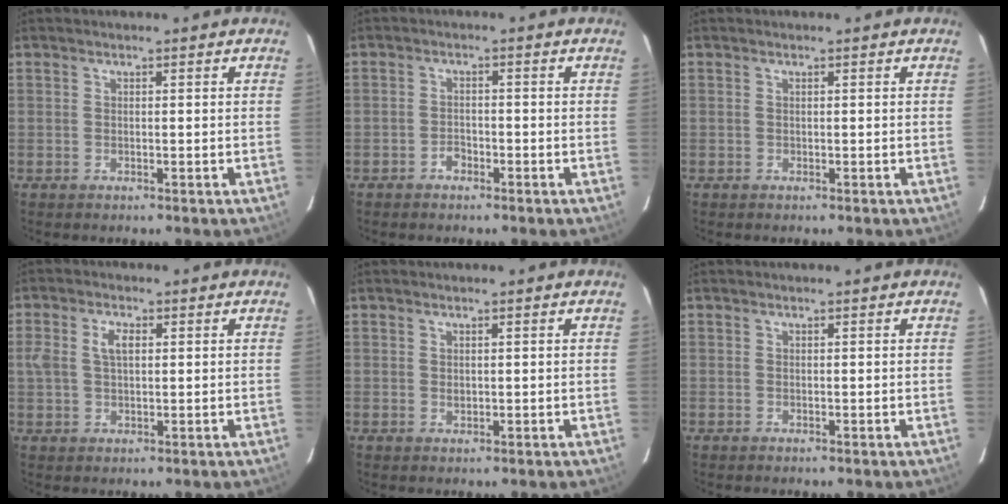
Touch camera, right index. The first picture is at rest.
{"total": 2.0, "force": [-1.5, 1.2, 0.7], "torque": [-0.012, 0.006, -0.024]}
{"total": 0.0}
{"total": 4.3, "force": [0.9, 2.4, 3.5], "torque": [-0.067, 0.011, 0.018]}
{"total": 0.8, "force": [0.3, 0.6, 0.5], "torque": [-0.008, 0.002, 0.007]}
{"total": 0.0}